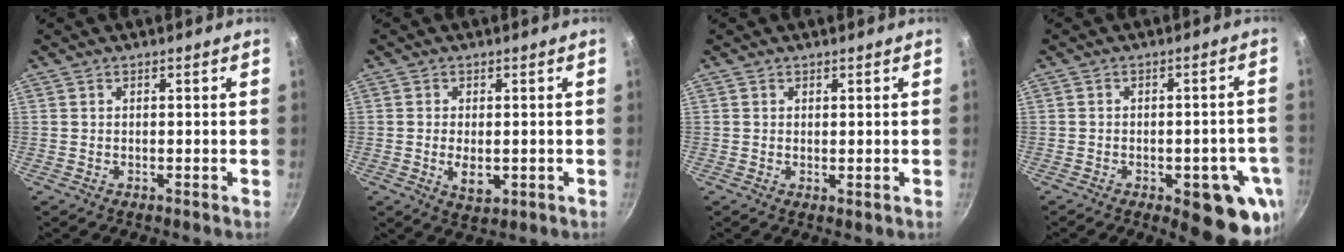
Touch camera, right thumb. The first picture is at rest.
{"total": 4.7, "force": [-0.7, 2.7, 3.8], "torque": [-0.063, -0.007, -0.005]}
{"total": 0.8, "force": [0.4, 0.3, 0.6], "torque": [-0.010, -0.008, 0.004]}
{"total": 13.6, "force": [-5.6, 5.6, 11.0], "torque": [-0.083, 0.013, -0.067]}